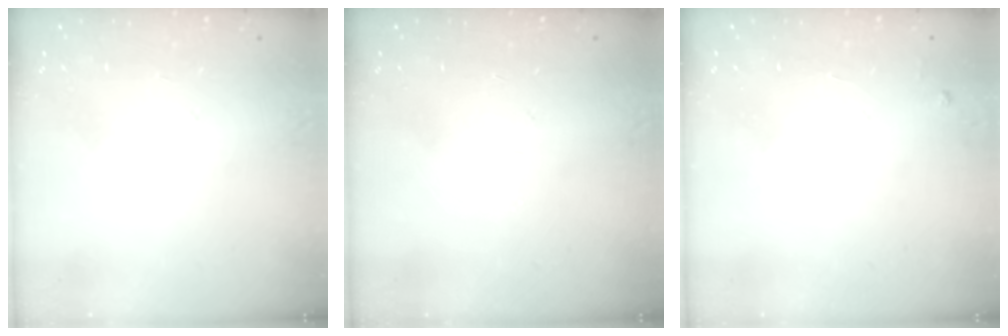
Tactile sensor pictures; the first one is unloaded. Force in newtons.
{"total": 0.0}
{"total": 2.4, "press": 2.4, "slide": 0.4}